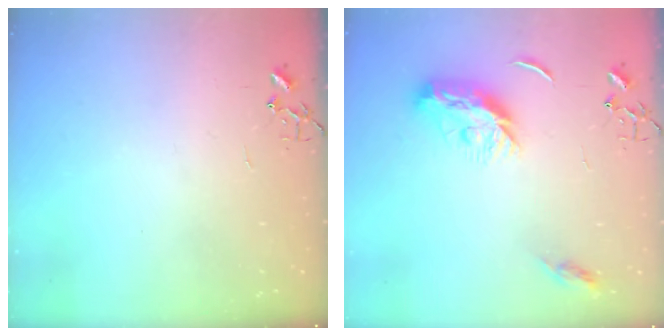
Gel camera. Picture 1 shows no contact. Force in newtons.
{"total": 11.4, "press": 11.4, "slide": 0.8}